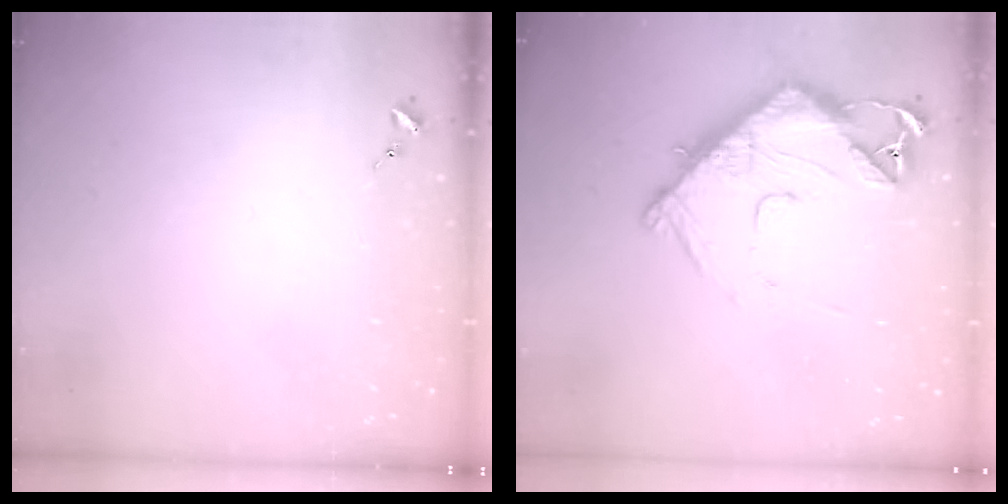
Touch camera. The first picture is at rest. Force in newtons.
{"total": 15.0, "press": 14.9, "slide": 1.6}